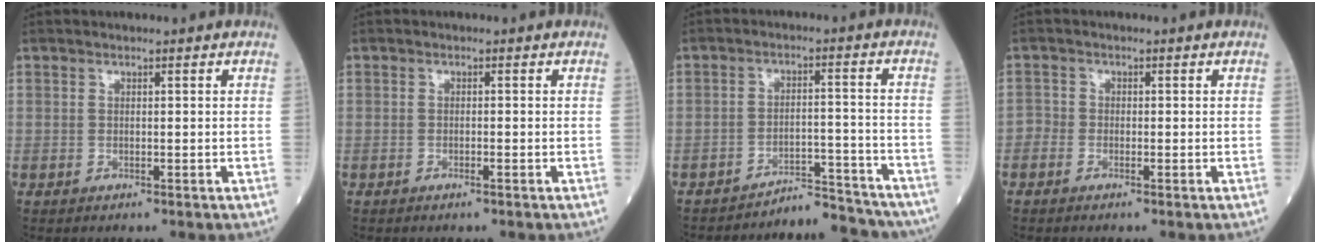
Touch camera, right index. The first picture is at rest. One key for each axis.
{"total": 0.6, "fx": -0.3, "fy": -0.1, "fz": 0.6, "tx": -0.014, "ty": 0.001, "tz": -0.002}
{"total": 9.1, "fx": -9.0, "fy": 1.6, "fz": -0.1, "tx": 0.022, "ty": 0.038, "tz": -0.122}
{"total": 1.1, "fx": -0.7, "fy": 0.8, "fz": 0.4, "tx": -0.005, "ty": 0.003, "tz": -0.016}